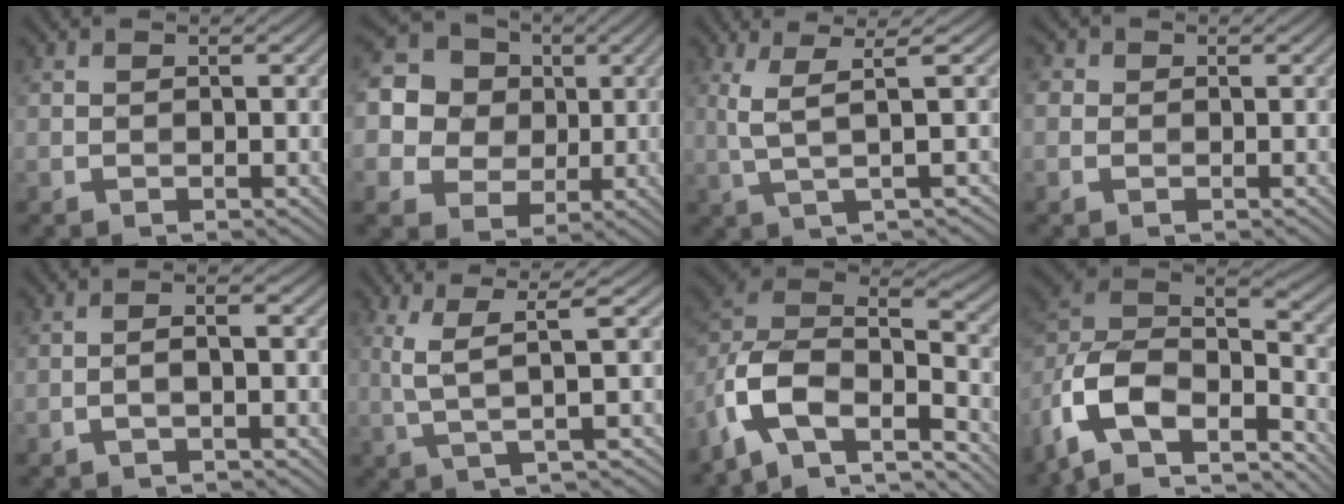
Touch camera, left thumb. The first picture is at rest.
{"total": 15.0, "force": [3.5, 13.6, 5.3], "torque": [-0.204, 0.031, 0.065]}
{"total": 4.8, "force": [1.2, 0.5, 4.7], "torque": [-0.105, 0.012, 0.026]}
{"total": 1.8, "force": [0.3, 1.6, 0.8], "torque": [-0.027, 0.005, 0.000]}
{"total": 1.7, "force": [-0.7, 0.1, 1.6], "torque": [-0.033, 0.007, -0.014]}
{"total": 5.6, "force": [1.4, 0.5, 5.4], "torque": [-0.117, 0.016, 0.028]}
{"total": 14.6, "force": [-8.8, 7.5, 9.0], "torque": [-0.252, -0.020, -0.153]}
{"total": 16.4, "force": [-9.8, 8.2, 10.2], "torque": [-0.285, -0.037, -0.157]}